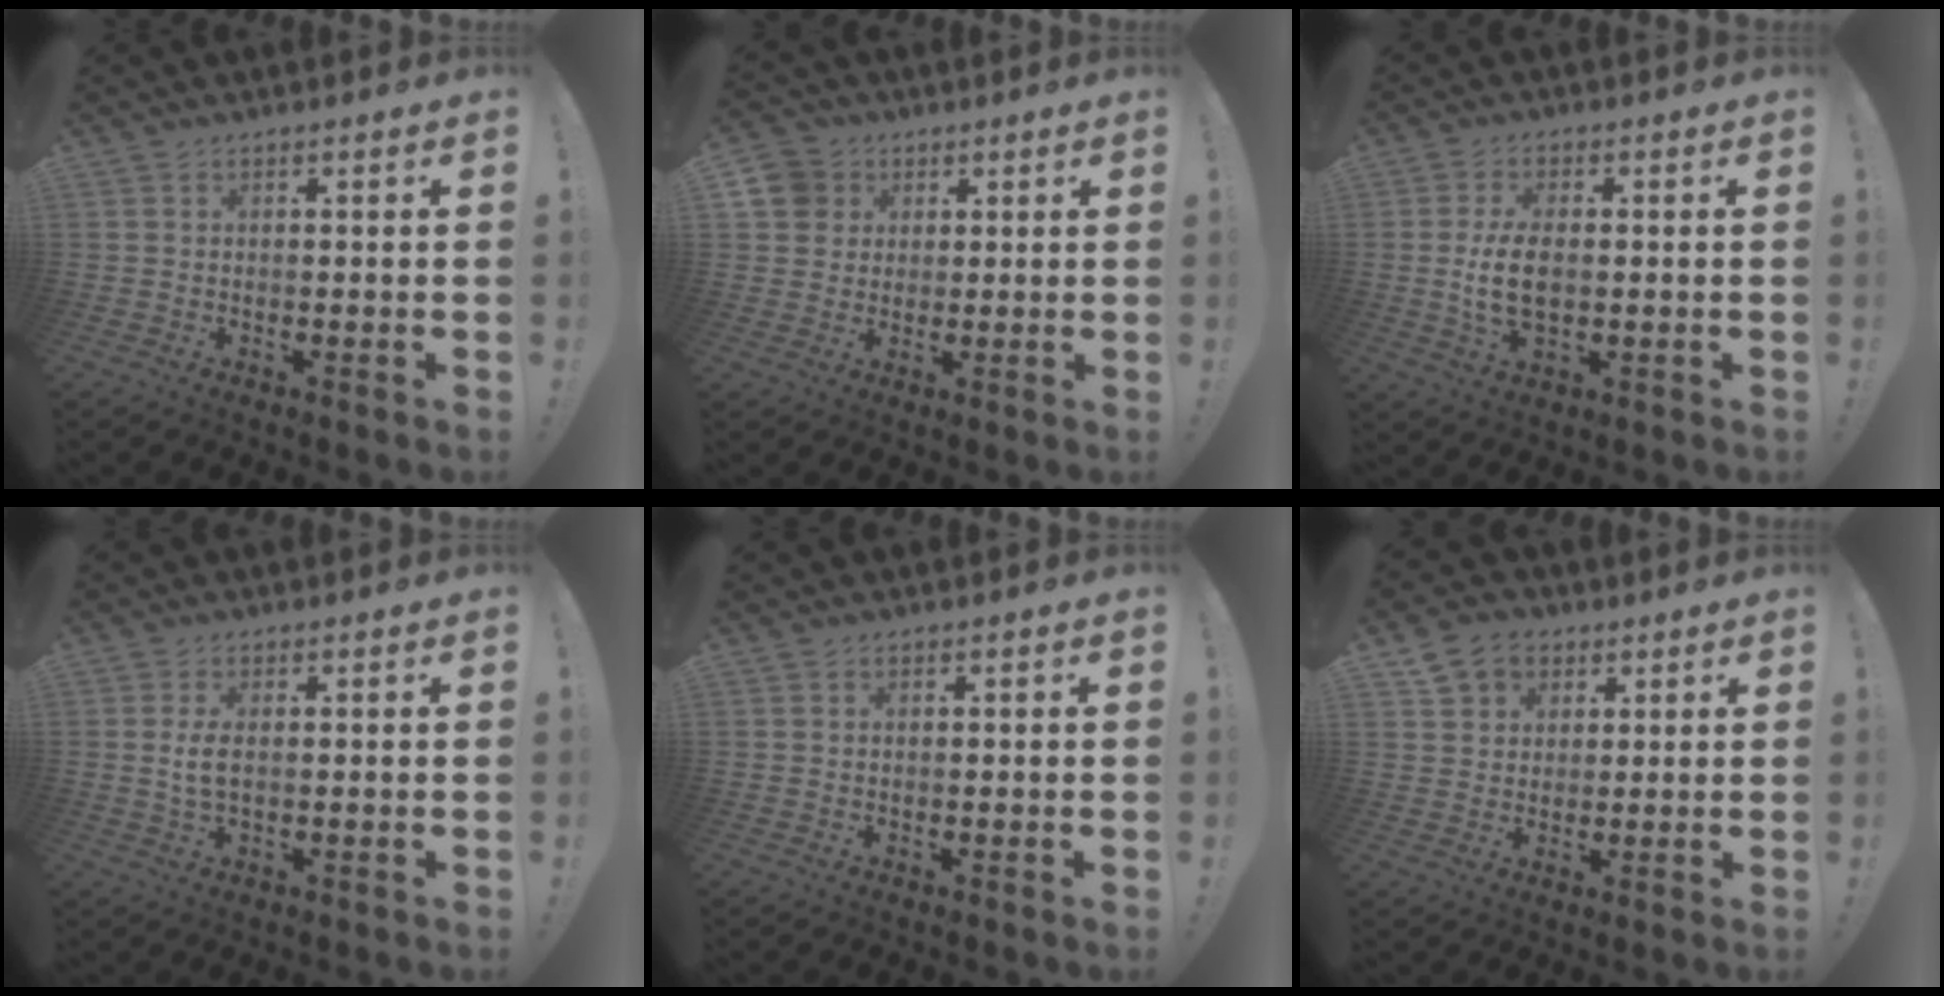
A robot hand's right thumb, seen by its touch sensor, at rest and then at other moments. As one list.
[{"total": 7.0, "force": [2.4, 6.4, 1.6], "torque": [-0.021, -0.010, 0.048]}, {"total": 9.1, "force": [-0.4, 4.8, 7.7], "torque": [-0.141, -0.011, -0.011]}, {"total": 3.9, "force": [0.1, 1.6, 3.6], "torque": [-0.065, -0.006, -0.006]}, {"total": 0.0}, {"total": 7.9, "force": [4.1, 6.3, 2.4], "torque": [-0.038, -0.014, 0.085]}]